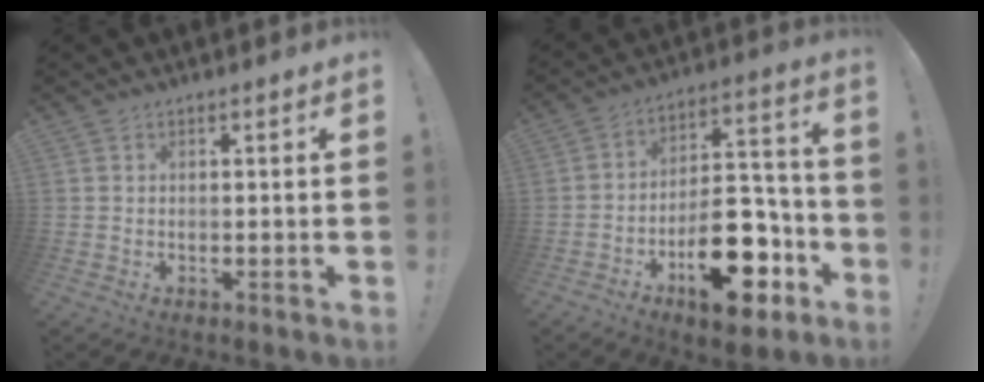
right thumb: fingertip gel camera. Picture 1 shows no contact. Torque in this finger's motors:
{"motor_torque": [2.64, 2.36, 1.39, -1.38, 0.55]}